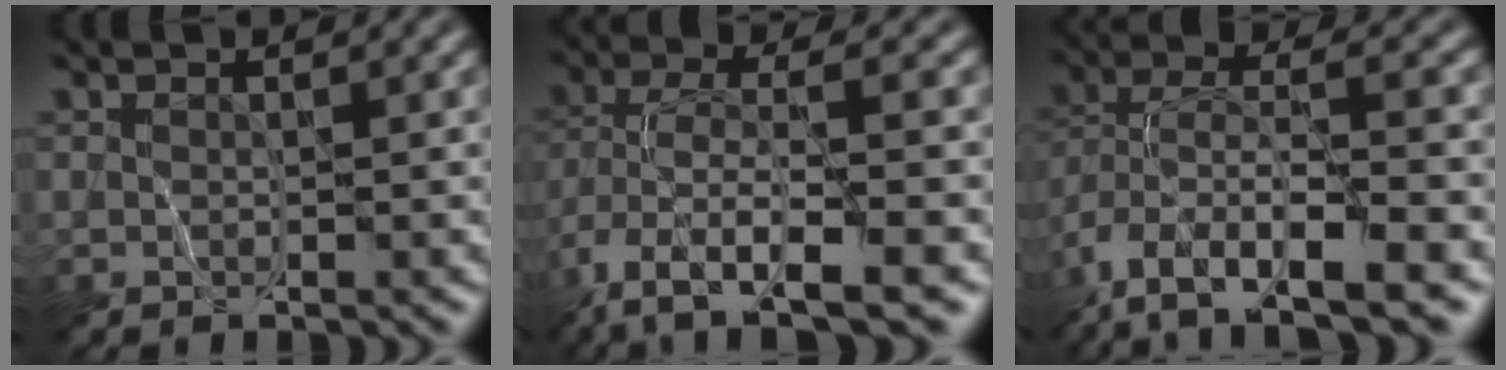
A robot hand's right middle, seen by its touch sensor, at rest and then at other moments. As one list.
[{"total": 9.2, "force": [-4.8, 3.2, 7.2], "torque": [-0.142, -0.008, -0.088]}, {"total": 12.0, "force": [-6.4, 4.6, 9.1], "torque": [-0.175, 0.004, -0.111]}]